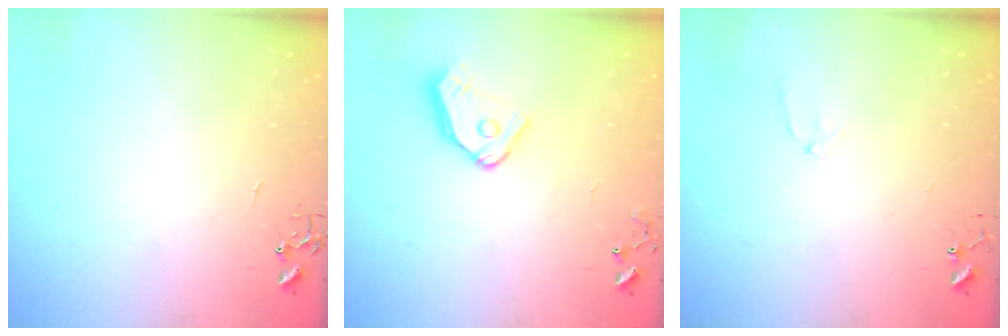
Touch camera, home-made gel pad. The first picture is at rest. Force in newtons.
{"total": 12.2, "press": 12.1, "slide": 1.5}
{"total": 6.6, "press": 6.6, "slide": 0.8}